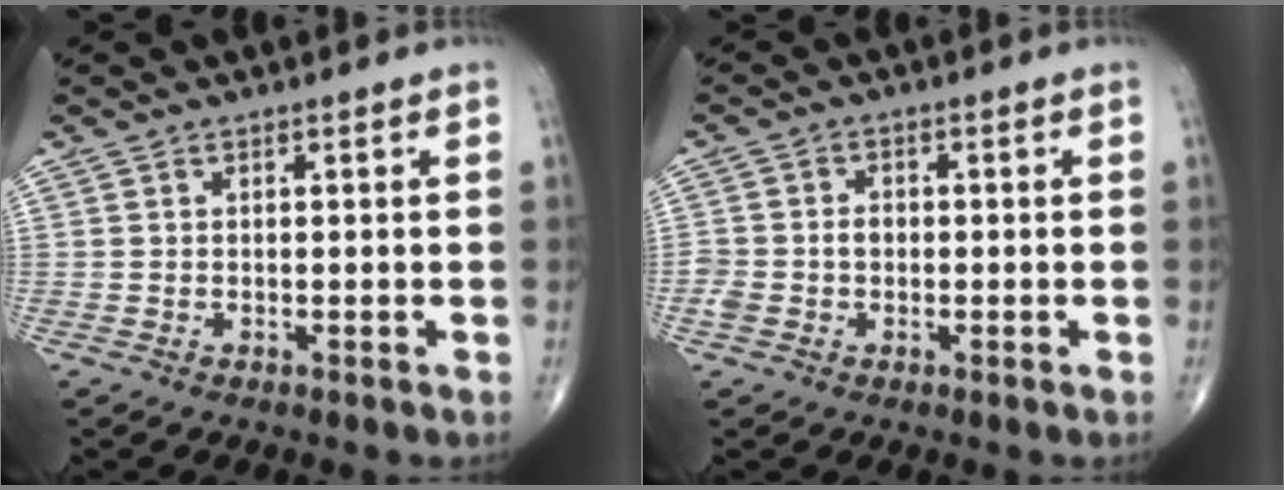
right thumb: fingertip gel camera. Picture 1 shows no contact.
{"total": 3.9, "force": [-0.7, 3.1, 2.2], "torque": [-0.041, 0.016, -0.010]}